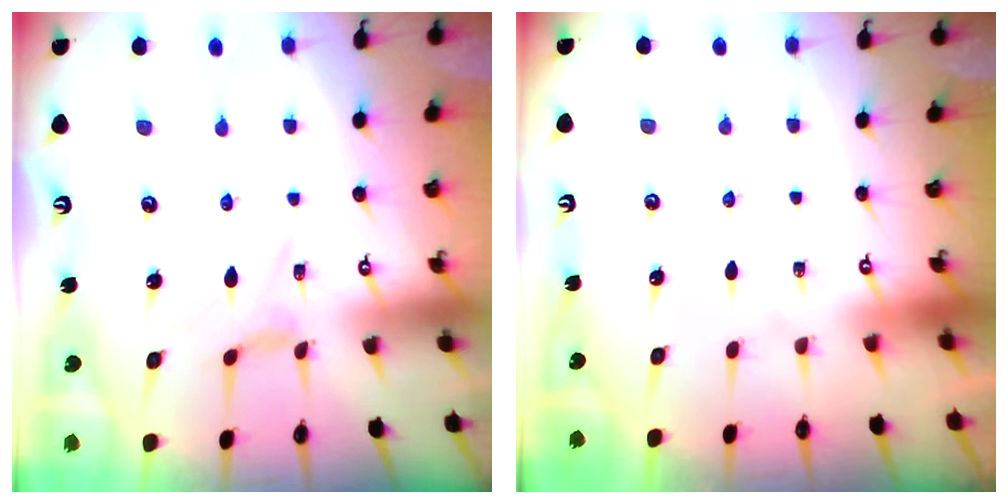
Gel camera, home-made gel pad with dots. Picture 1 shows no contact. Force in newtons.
{"total": 0.0}